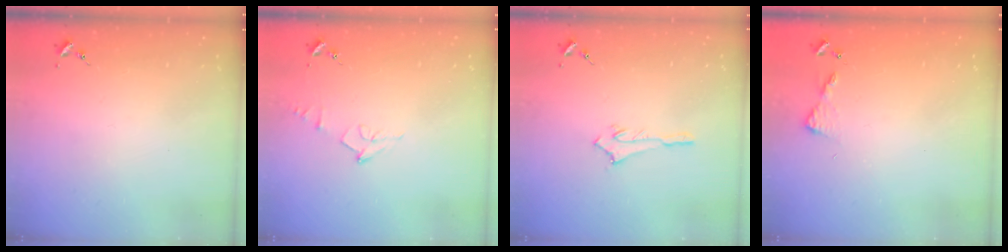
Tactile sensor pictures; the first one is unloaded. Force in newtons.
{"total": 7.8, "press": 7.7, "slide": 1.0}
{"total": 2.6, "press": 2.5, "slide": 0.4}
{"total": 4.5, "press": 4.4, "slide": 0.5}